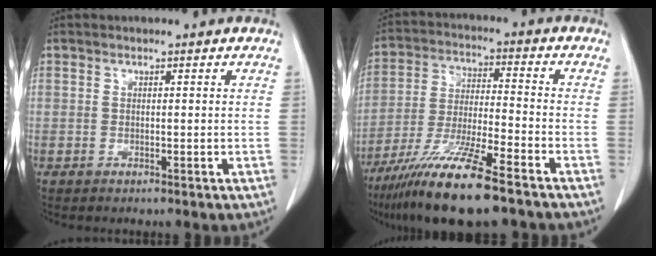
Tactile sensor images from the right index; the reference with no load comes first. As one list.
[{"total": 14.9, "force": [-10.3, 1.1, 10.7], "torque": [-0.216, -0.044, -0.189]}]